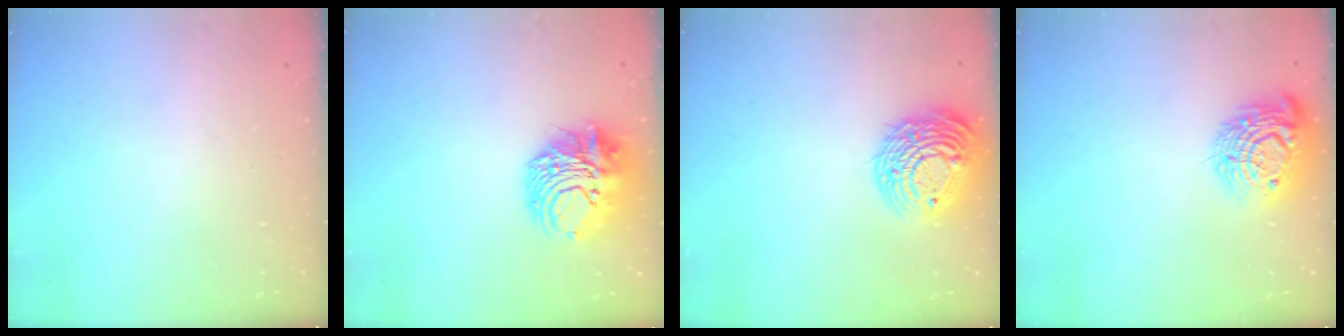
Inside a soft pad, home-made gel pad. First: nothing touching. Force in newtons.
{"total": 12.3, "press": 12.2, "slide": 1.6}
{"total": 16.0, "press": 15.8, "slide": 2.3}
{"total": 16.5, "press": 16.5, "slide": 0.9}